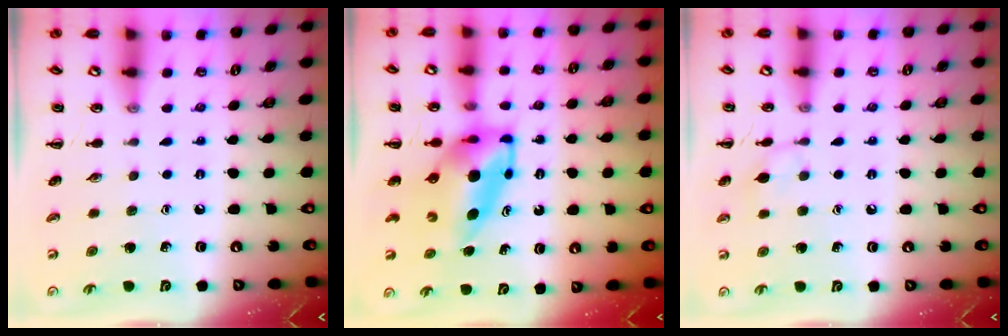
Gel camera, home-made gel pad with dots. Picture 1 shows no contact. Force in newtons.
{"total": 7.1, "press": 6.9, "slide": 1.8}
{"total": 7.0, "press": 6.8, "slide": 1.5}